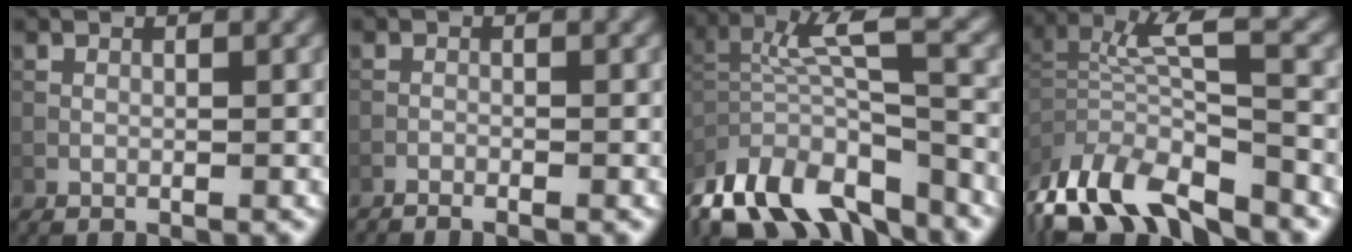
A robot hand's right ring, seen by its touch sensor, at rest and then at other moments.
{"total": 1.2, "force": [-1.1, -0.1, 0.5], "torque": [-0.020, 0.003, -0.024]}
{"total": 12.8, "force": [-7.3, 4.9, 9.4], "torque": [-0.194, 0.006, -0.118]}
{"total": 10.0, "force": [-5.9, 3.4, 7.3], "torque": [-0.143, 0.003, -0.104]}